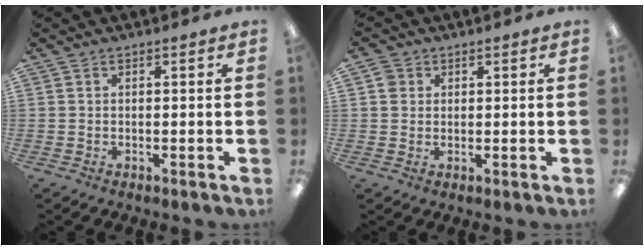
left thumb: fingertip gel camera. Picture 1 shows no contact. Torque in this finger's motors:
{"motor_torque": [0.04, -0.18, 0.04, -0.01, 0.00]}